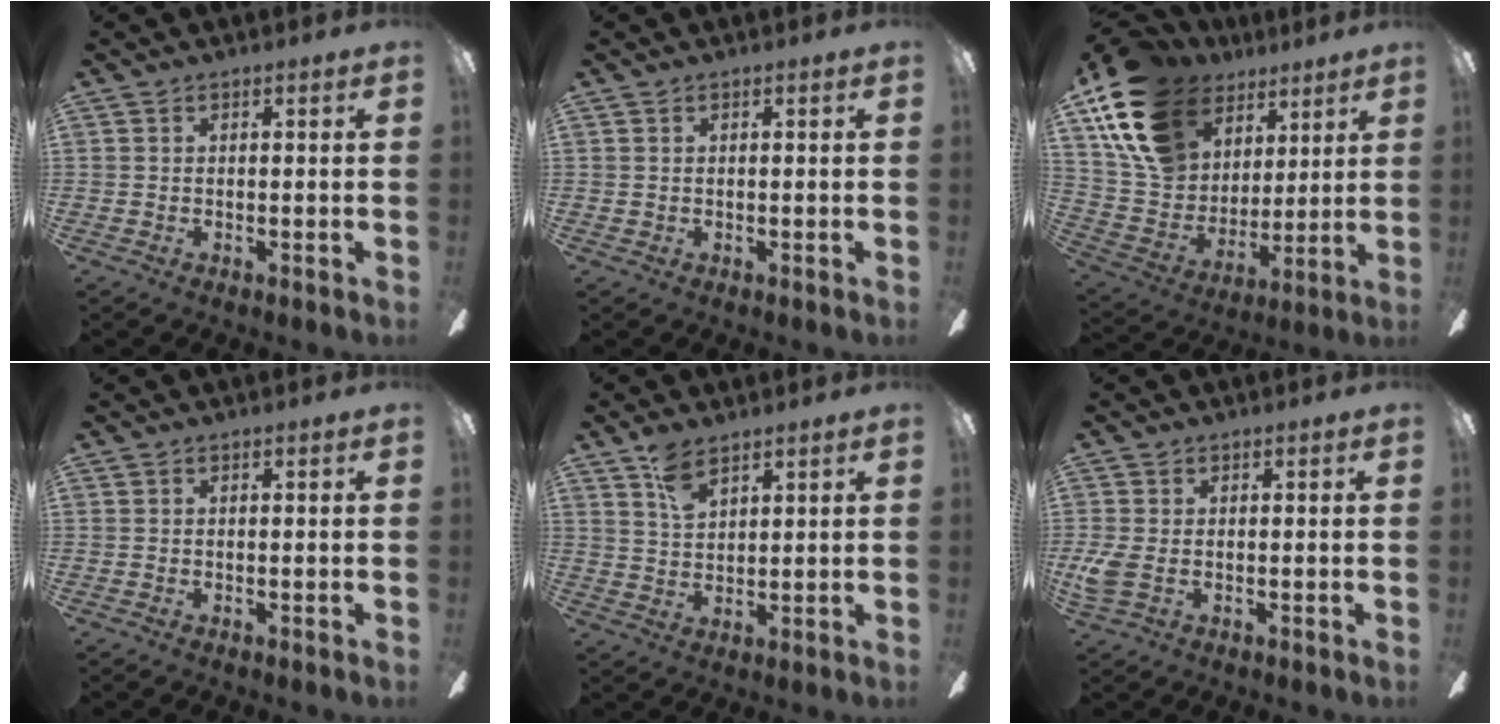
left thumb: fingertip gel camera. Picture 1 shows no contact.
{"total": 0.6, "force": [0.3, 0.5, 0.1], "torque": [-0.003, 0.004, 0.005]}
{"total": 19.0, "force": [11.0, 12.5, 9.0], "torque": [-0.200, -0.042, 0.211]}
{"total": 0.0}
{"total": 6.0, "force": [4.3, 2.7, 3.2], "torque": [-0.057, -0.016, 0.078]}
{"total": 4.2, "force": [-0.3, 2.8, 3.2], "torque": [-0.082, -0.001, -0.011]}